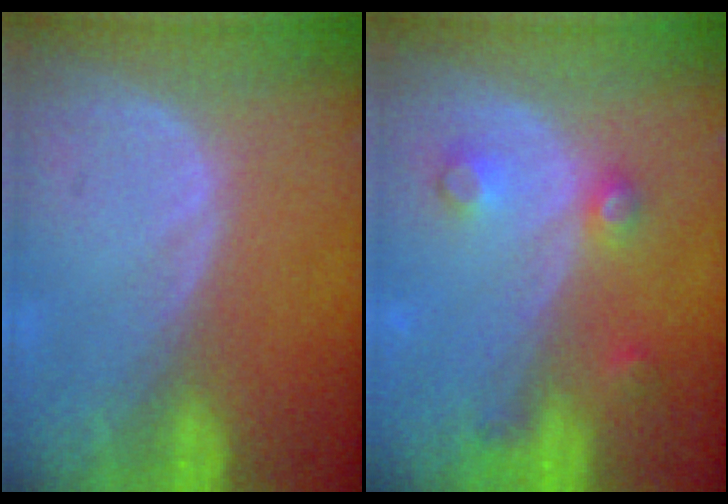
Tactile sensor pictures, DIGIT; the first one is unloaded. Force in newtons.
{"total": 4.1, "press": 3.6, "slide": 2.0}